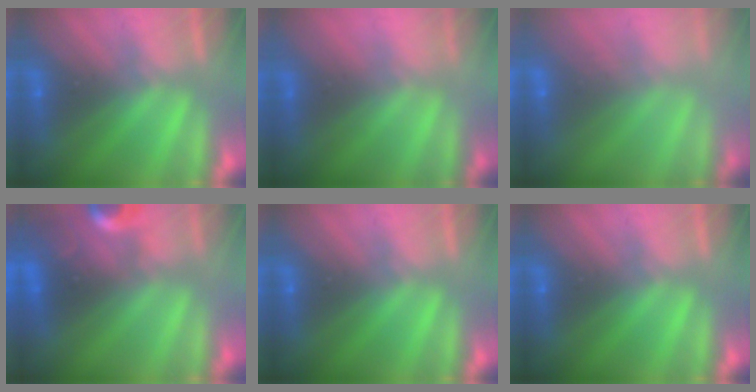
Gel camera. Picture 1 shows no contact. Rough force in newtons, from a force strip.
{"total": 2.4}
{"total": 2.9}
{"total": 8.4}
{"total": 0.0}
{"total": 0.0}